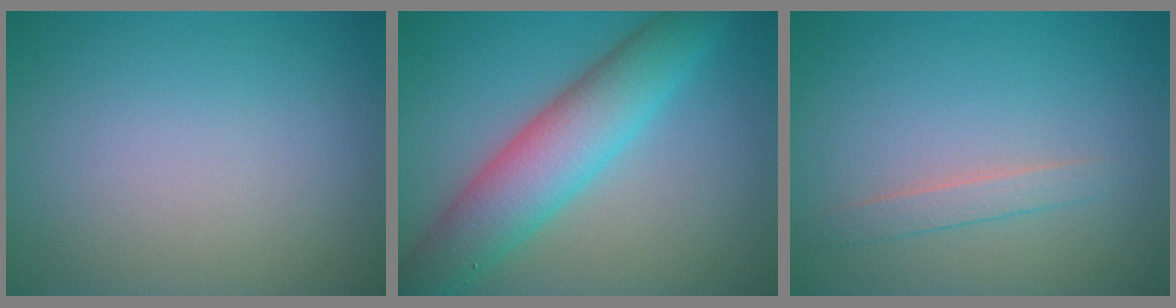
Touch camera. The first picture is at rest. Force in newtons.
{"total": 7.4, "press": 7.4, "slide": 0.4}
{"total": 1.5, "press": 1.5, "slide": 0.0}